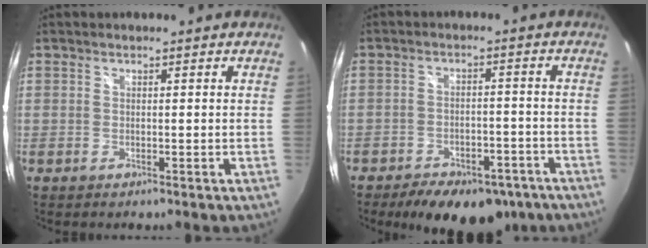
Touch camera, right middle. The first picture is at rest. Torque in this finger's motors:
{"motor_torque": [1.11, -1.03, 0.31, 0.08]}